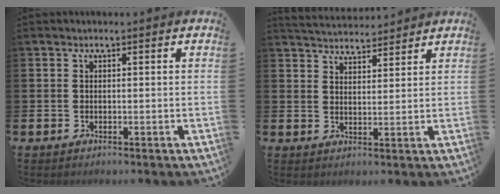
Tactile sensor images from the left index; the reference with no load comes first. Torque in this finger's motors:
{"motor_torque": [1.05, -1.08, 0.01, 0.03]}